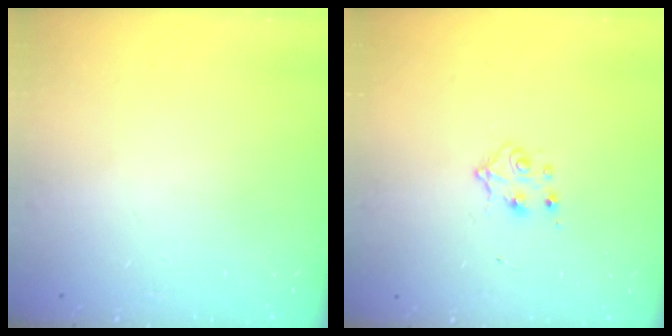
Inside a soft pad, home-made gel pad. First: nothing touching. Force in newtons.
{"total": 4.1, "press": 4.0, "slide": 0.6}